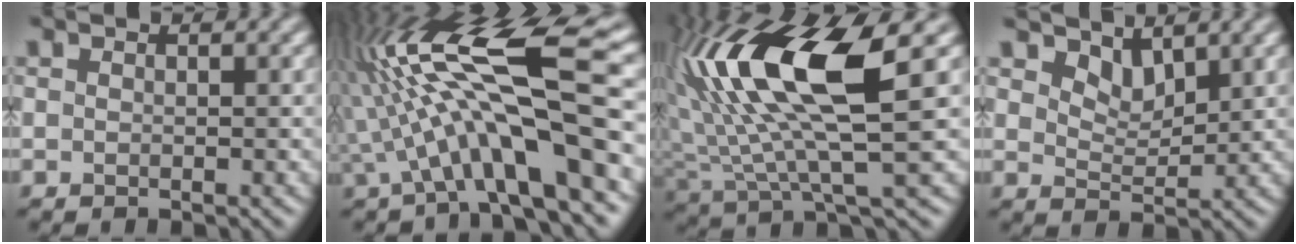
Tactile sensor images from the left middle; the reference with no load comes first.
{"total": 12.5, "force": [0.5, 3.0, 12.1], "torque": [-0.211, 0.021, 0.001]}
{"total": 12.4, "force": [4.0, 3.7, 11.1], "torque": [-0.237, 0.004, 0.076]}
{"total": 2.6, "force": [2.3, 0.9, 0.7], "torque": [-0.022, -0.007, 0.037]}